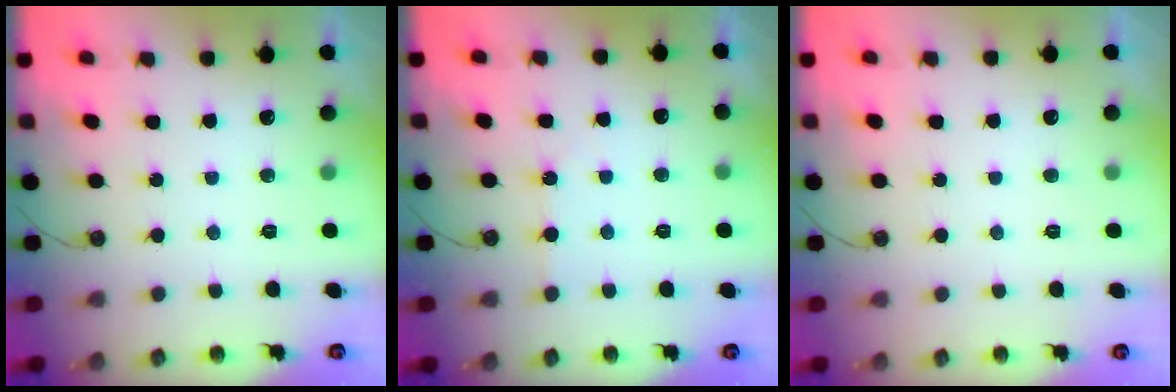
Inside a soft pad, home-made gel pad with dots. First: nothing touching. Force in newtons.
{"total": 2.2, "press": 2.2, "slide": 0.4}
{"total": 0.0}